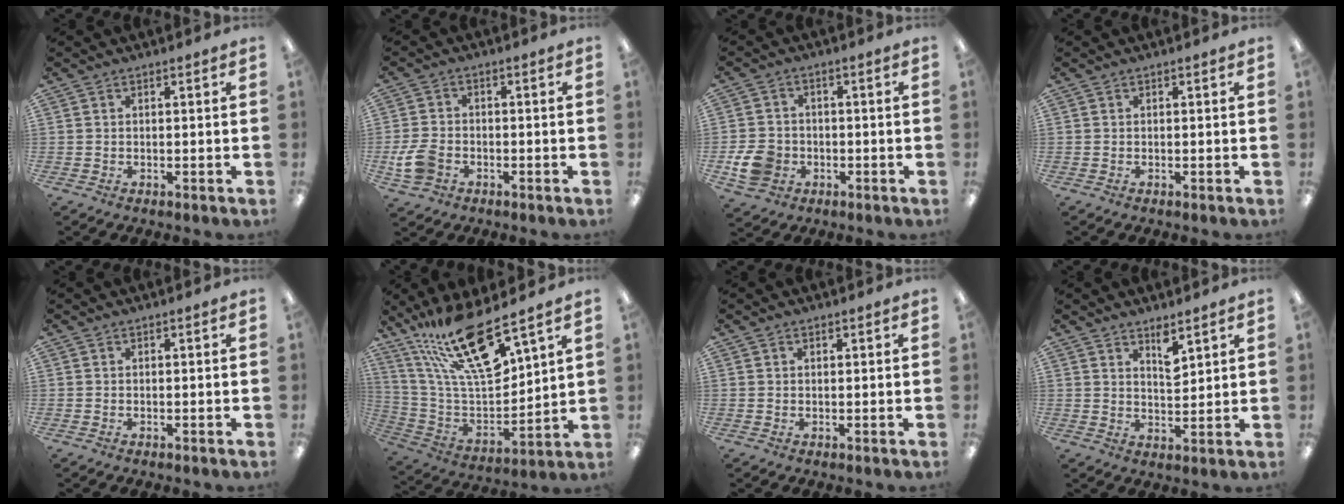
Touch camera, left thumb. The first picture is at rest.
{"total": 6.9, "force": [-2.4, 5.0, 4.0], "torque": [-0.087, 0.014, -0.043]}
{"total": 7.4, "force": [-2.3, 6.2, 3.3], "torque": [-0.064, 0.010, -0.042]}
{"total": 0.0}
{"total": 0.0}
{"total": 22.3, "force": [15.4, 6.3, 14.8], "torque": [-0.277, -0.099, 0.264]}
{"total": 0.5, "force": [0.4, 0.3, 0.1], "torque": [-0.002, 0.003, 0.008]}
{"total": 4.9, "force": [3.8, 1.7, 2.7], "torque": [-0.032, -0.027, 0.061]}